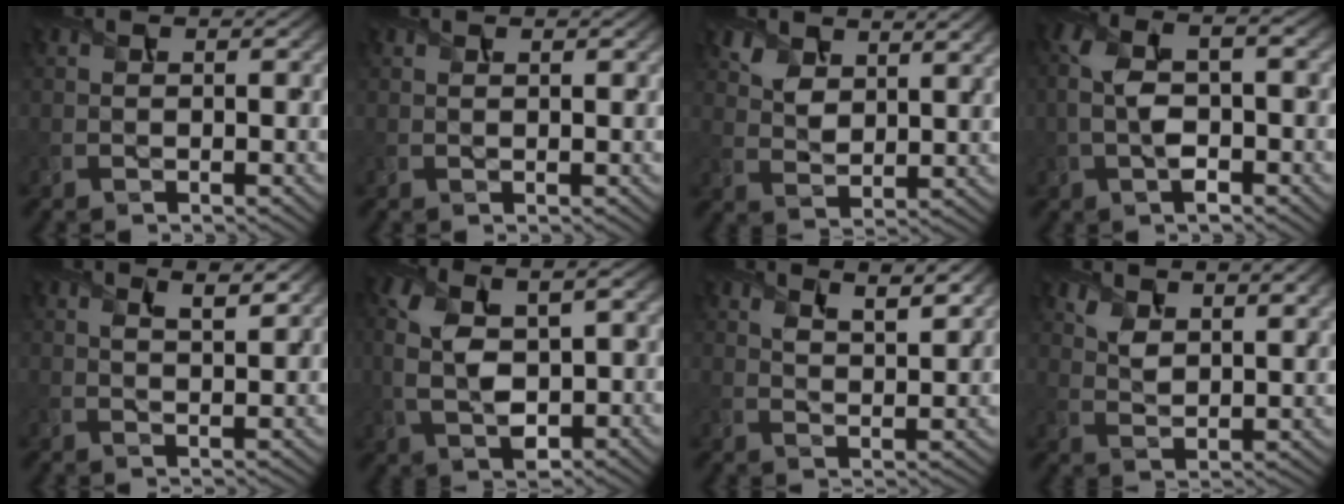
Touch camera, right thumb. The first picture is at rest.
{"total": 0.6, "force": [0.4, 0.2, 0.3], "torque": [-0.007, 0.000, 0.009]}
{"total": 5.9, "force": [3.9, 3.0, 3.3], "torque": [-0.079, -0.003, 0.076]}
{"total": 7.0, "force": [-0.8, 3.1, 6.2], "torque": [-0.138, 0.004, -0.016]}
{"total": 3.0, "force": [1.8, 0.8, 2.2], "torque": [-0.035, -0.006, 0.038]}
{"total": 8.8, "force": [0.3, 4.6, 7.4], "torque": [-0.168, -0.002, 0.006]}
{"total": 5.8, "force": [3.9, 1.9, 3.9], "torque": [-0.065, -0.004, 0.068]}
{"total": 7.3, "force": [4.4, 3.2, 4.8], "torque": [-0.104, -0.004, 0.087]}